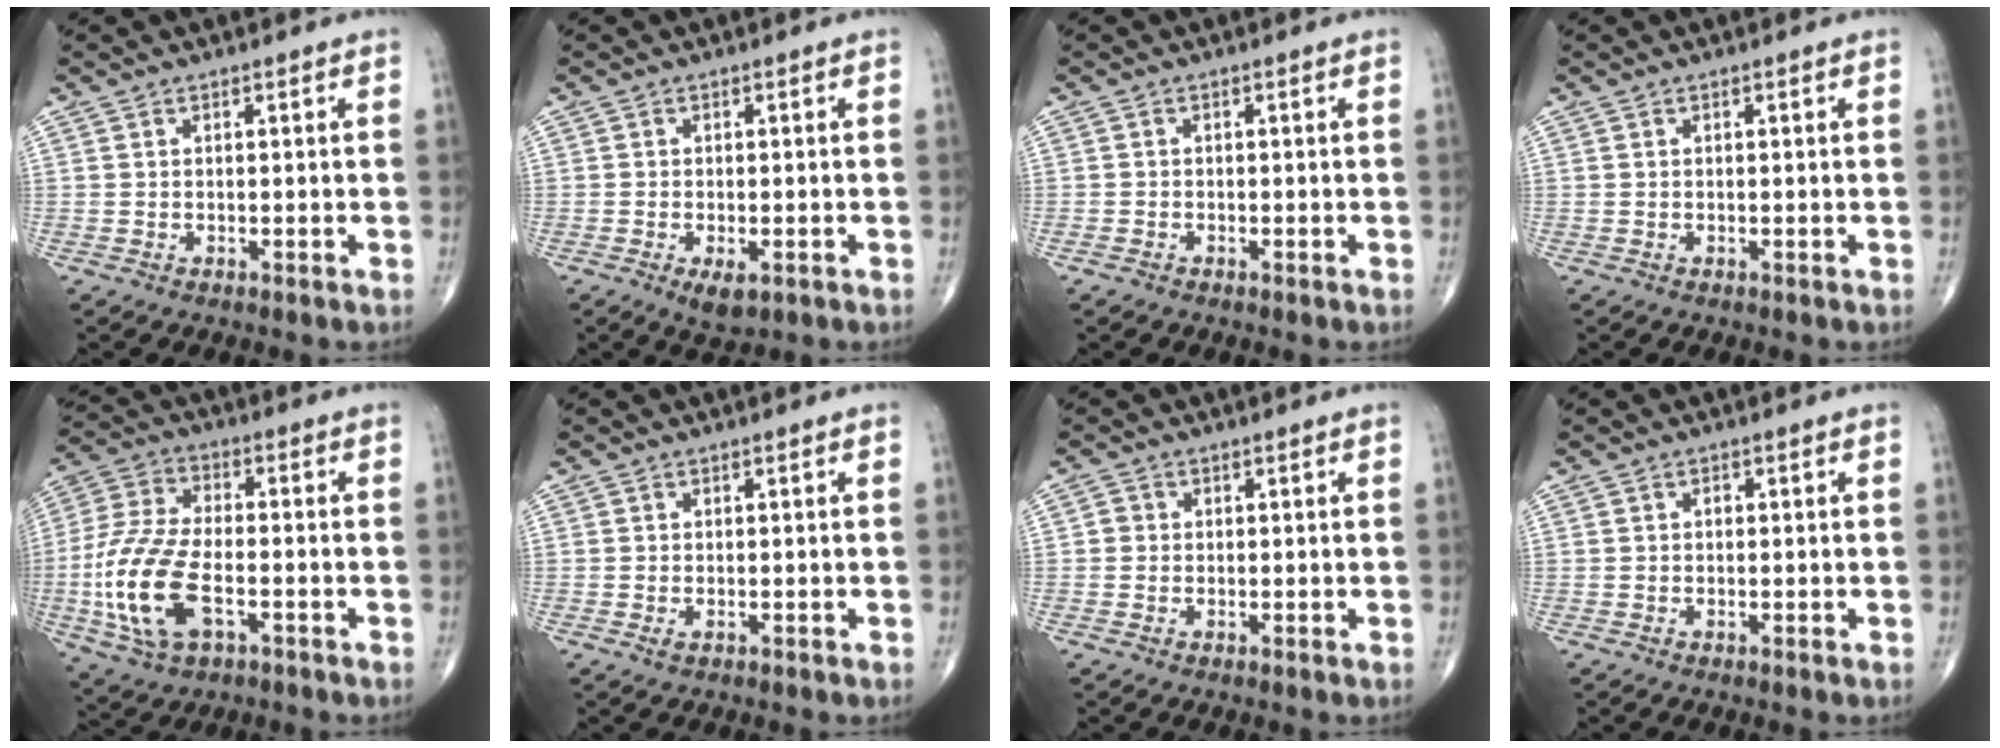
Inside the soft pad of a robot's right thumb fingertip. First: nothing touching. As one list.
[{"total": 4.9, "force": [-2.0, 2.1, 4.0], "torque": [-0.066, -0.009, -0.026]}, {"total": 0.8, "force": [-0.6, 0.5, 0.1], "torque": [-0.004, 0.001, -0.014]}, {"total": 0.0}, {"total": 16.4, "force": [-4.4, 8.3, 13.5], "torque": [-0.296, 0.014, -0.081]}, {"total": 1.0, "force": [-0.3, 0.5, 0.8], "torque": [-0.017, -0.004, -0.006]}, {"total": 1.4, "force": [-0.1, 1.4, 0.4], "torque": [0.001, 0.004, -0.003]}, {"total": 0.6, "force": [0.0, 0.4, 0.3], "torque": [-0.002, 0.001, -0.004]}]